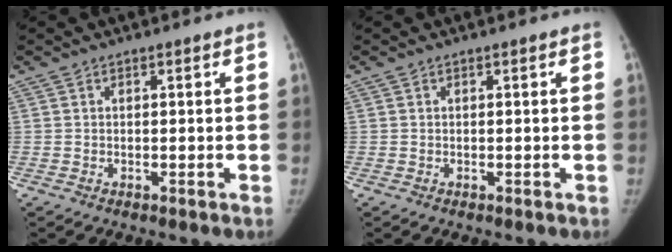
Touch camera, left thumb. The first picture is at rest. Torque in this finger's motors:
{"motor_torque": [0.07, 0.03, 0.17, -0.13, 0.03]}